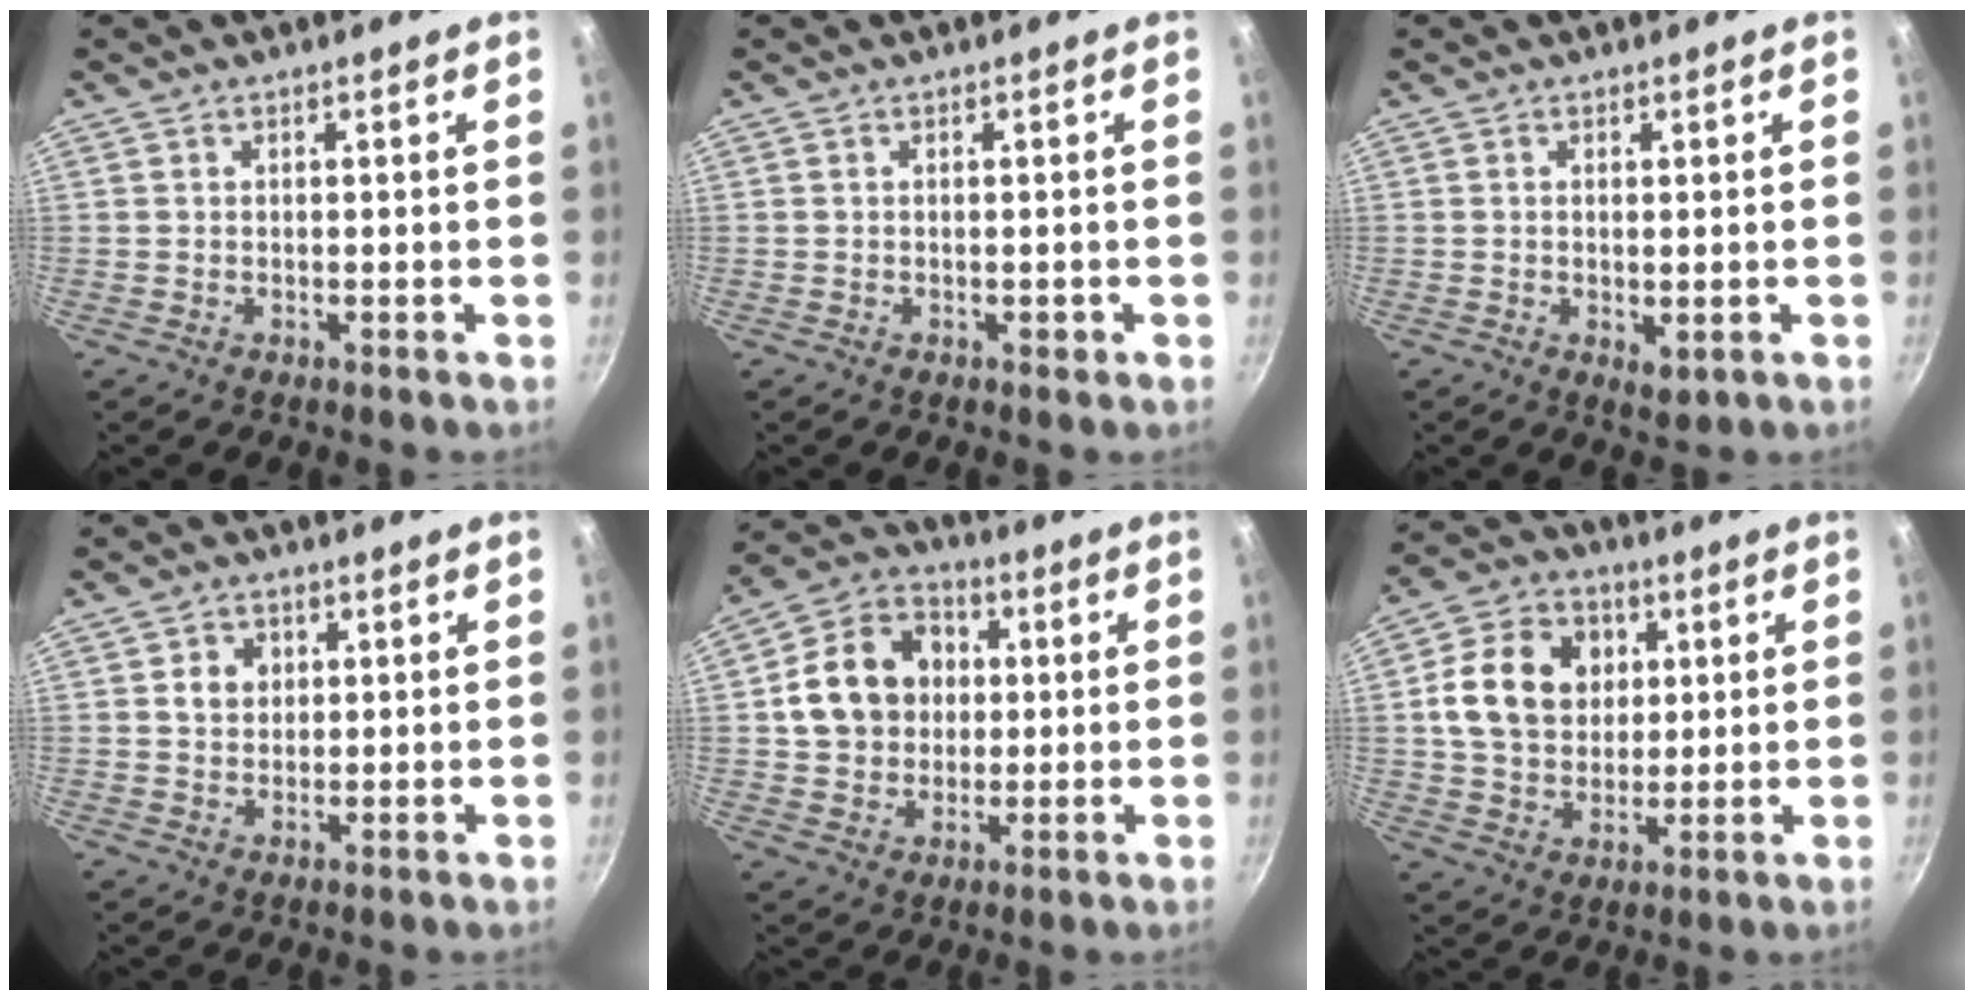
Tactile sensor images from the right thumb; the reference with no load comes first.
{"total": 0.6, "force": [-0.2, 0.4, 0.4], "torque": [-0.004, 0.002, -0.001]}
{"total": 2.3, "force": [-0.2, 1.0, 2.0], "torque": [-0.033, -0.012, 0.001]}
{"total": 3.9, "force": [0.9, 3.4, 1.7], "torque": [-0.009, 0.003, 0.014]}
{"total": 14.3, "force": [1.7, 11.9, 7.6], "torque": [-0.104, 0.022, 0.023]}
{"total": 14.9, "force": [3.2, 12.0, 8.3], "torque": [-0.120, 0.005, 0.049]}